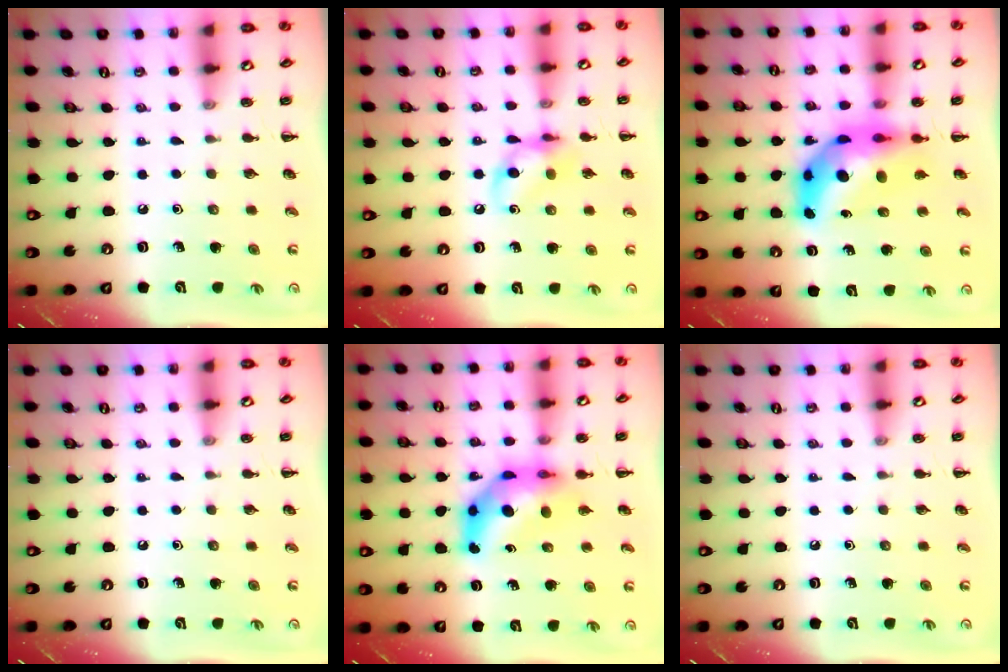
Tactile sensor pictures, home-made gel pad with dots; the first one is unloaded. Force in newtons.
{"total": 11.2, "press": 11.0, "slide": 1.8}
{"total": 11.2, "press": 10.5, "slide": 3.8}
{"total": 0.0}
{"total": 8.9, "press": 8.4, "slide": 2.8}
{"total": 0.0}